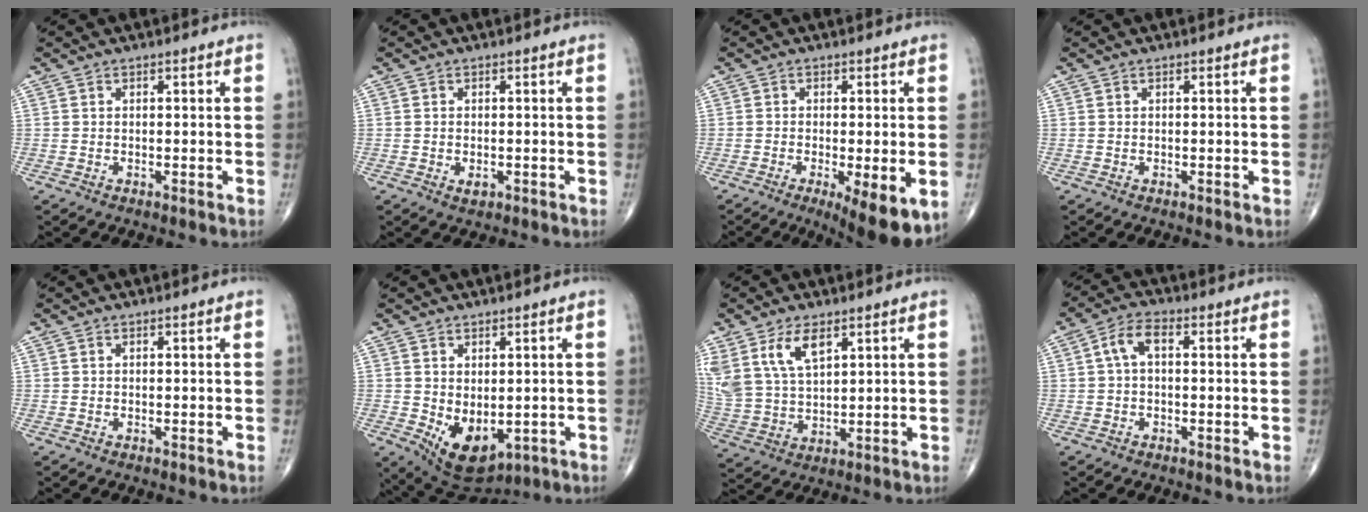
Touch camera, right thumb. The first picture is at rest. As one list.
[{"total": 1.6, "force": [-0.5, 1.0, 1.2], "torque": [-0.017, -0.002, -0.005]}, {"total": 10.2, "force": [-3.7, 2.9, 9.0], "torque": [-0.130, -0.019, -0.052]}, {"total": 0.0}, {"total": 0.0}, {"total": 9.0, "force": [-1.4, 5.4, 7.1], "torque": [-0.097, -0.008, 0.004]}, {"total": 11.4, "force": [6.0, 5.8, 7.7], "torque": [-0.154, -0.017, 0.130]}, {"total": 4.7, "force": [0.5, 2.4, 4.0], "torque": [-0.078, 0.018, 0.003]}]